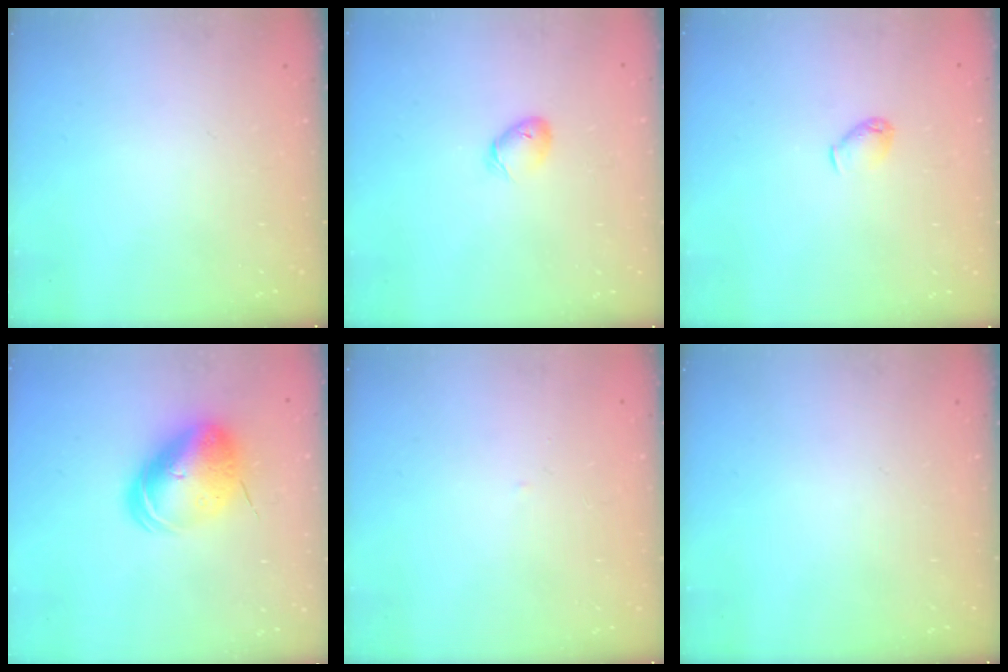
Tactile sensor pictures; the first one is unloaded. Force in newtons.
{"total": 5.5, "press": 5.4, "slide": 1.0}
{"total": 3.9, "press": 3.8, "slide": 0.7}
{"total": 12.4, "press": 12.2, "slide": 2.4}
{"total": 1.6, "press": 1.6, "slide": 0.3}
{"total": 0.0}